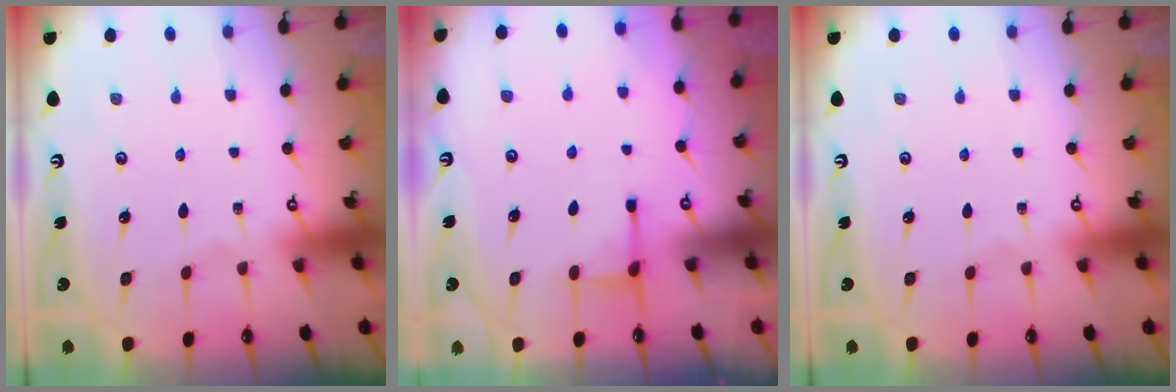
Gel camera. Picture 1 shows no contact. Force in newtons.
{"total": 3.0, "press": 3.0, "slide": 0.4}
{"total": 0.0}